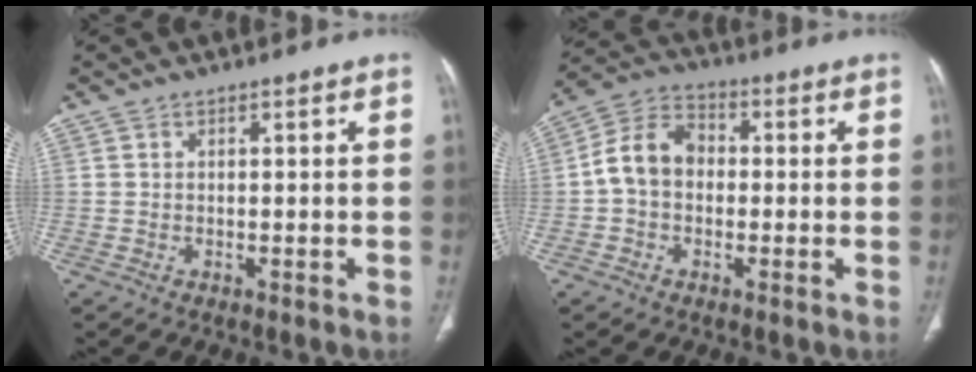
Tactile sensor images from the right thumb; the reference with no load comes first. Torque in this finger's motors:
{"motor_torque": [0.90, 1.82, 0.62, -0.73, 0.08]}